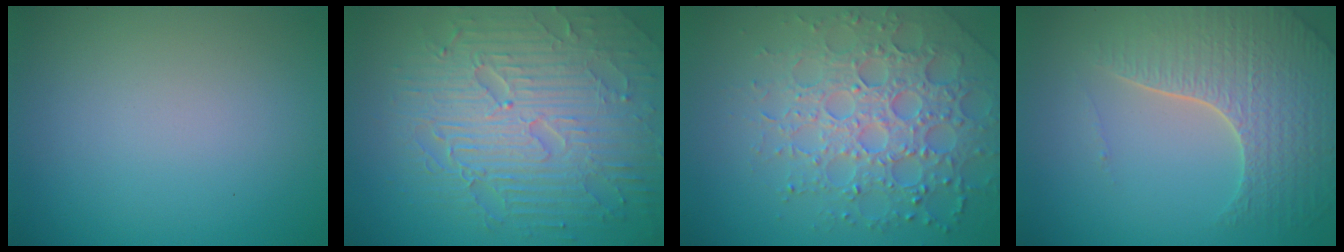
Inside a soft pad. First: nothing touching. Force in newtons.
{"total": 8.8, "press": 6.2, "slide": 6.1}
{"total": 5.4, "press": 5.2, "slide": 1.5}
{"total": 6.1, "press": 4.9, "slide": 3.7}